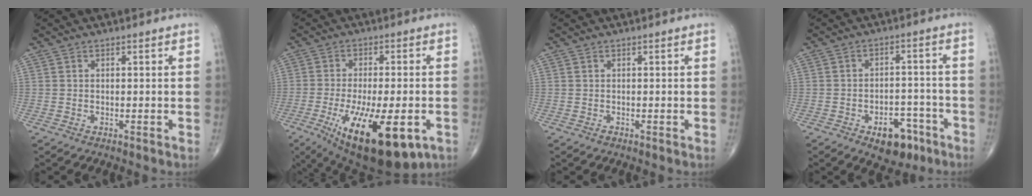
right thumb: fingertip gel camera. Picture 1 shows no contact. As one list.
[{"total": 19.4, "force": [-7.7, 7.2, 16.3], "torque": [-0.256, -0.016, -0.105]}, {"total": 0.0}, {"total": 8.6, "force": [-4.9, 5.0, 5.0], "torque": [-0.038, 0.036, -0.064]}]